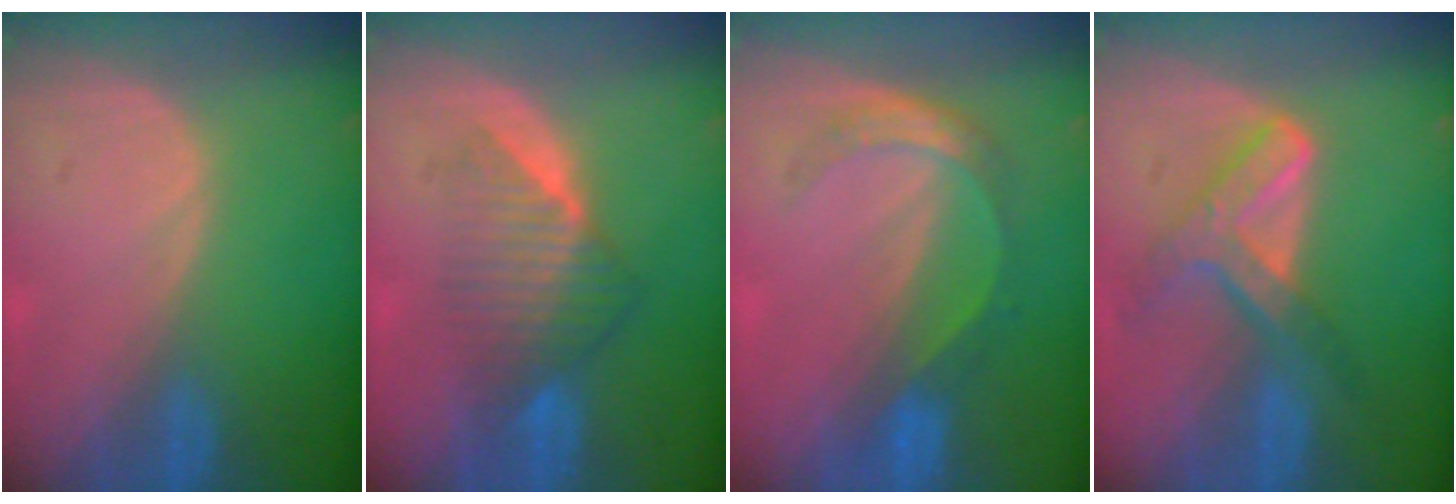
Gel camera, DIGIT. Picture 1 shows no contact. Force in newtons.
{"total": 6.9, "press": 6.5, "slide": 2.5}
{"total": 5.6, "press": 4.8, "slide": 2.8}
{"total": 7.2, "press": 6.2, "slide": 3.8}